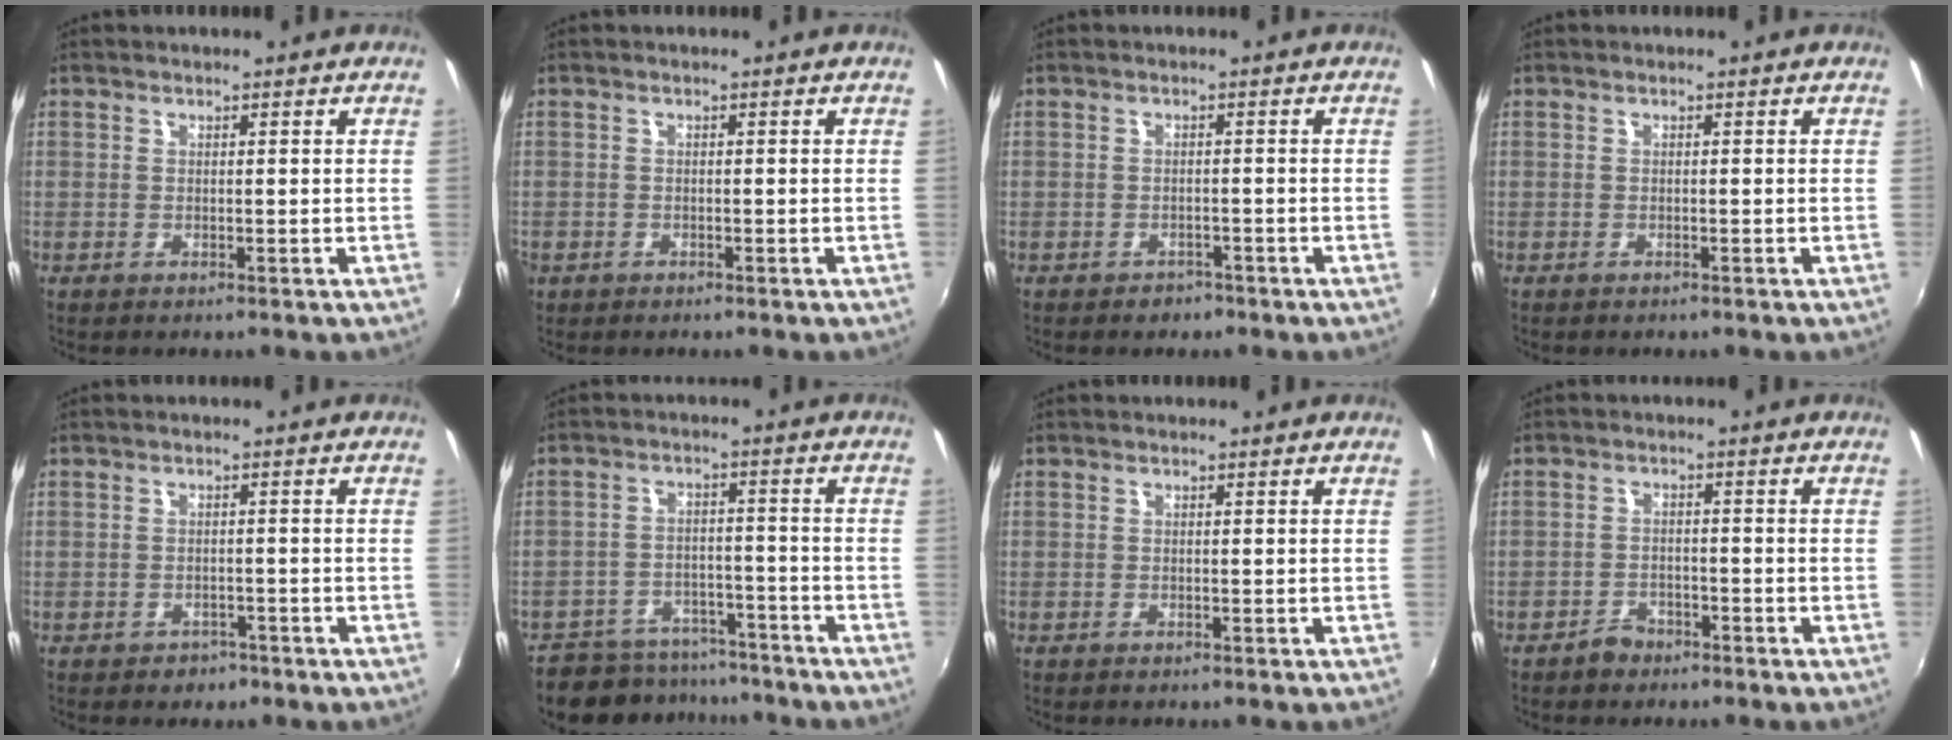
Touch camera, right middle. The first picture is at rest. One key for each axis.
{"total": 1.5, "fx": -0.8, "fy": 1.2, "fz": 0.3, "tx": -0.010, "ty": -0.004, "tz": -0.015}
{"total": 2.4, "fx": -1.7, "fy": 1.6, "fz": 0.3, "tx": -0.011, "ty": -0.003, "tz": -0.025}
{"total": 0.6, "fx": -0.5, "fy": 0.3, "fz": 0.1, "tx": -0.003, "ty": -0.003, "tz": -0.009}
{"total": 2.9, "fx": -1.9, "fy": 2.1, "fz": 0.6, "tx": -0.016, "ty": -0.004, "tz": -0.027}
{"total": 12.8, "fx": -11.1, "fy": 5.7, "fz": 2.9, "tx": -0.081, "ty": 0.012, "tz": -0.157}
{"total": 0.0}
{"total": 3.1, "fx": -2.5, "fy": 1.8, "fz": 0.5, "tx": -0.019, "ty": 0.004, "tz": -0.043}